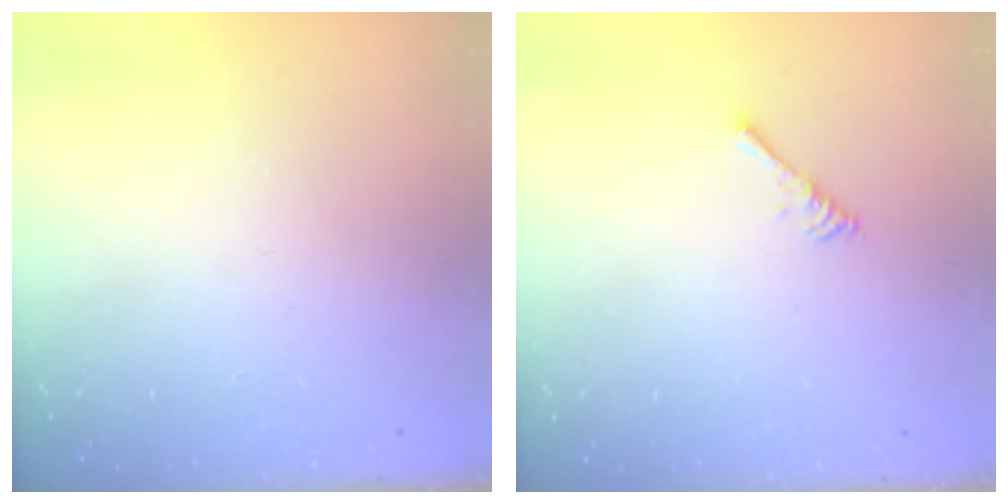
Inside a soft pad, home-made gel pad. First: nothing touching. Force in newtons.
{"total": 2.7, "press": 2.6, "slide": 0.5}